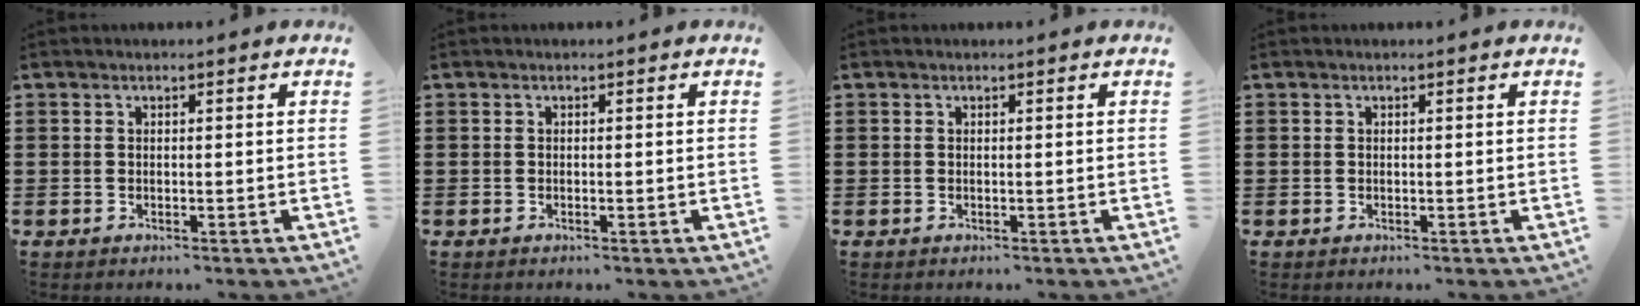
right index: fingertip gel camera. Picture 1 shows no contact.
{"total": 0.0}
{"total": 0.0}
{"total": 0.0}